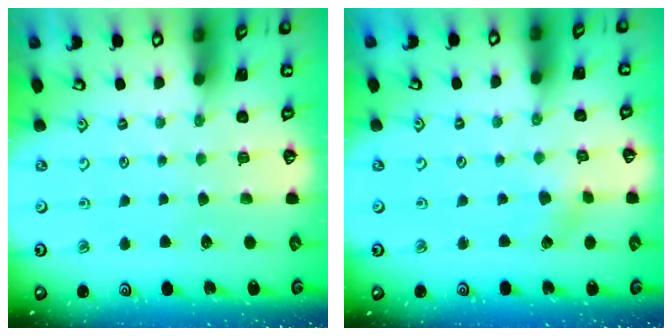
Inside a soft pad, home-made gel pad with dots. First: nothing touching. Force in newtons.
{"total": 2.0, "press": 1.9, "slide": 0.6}